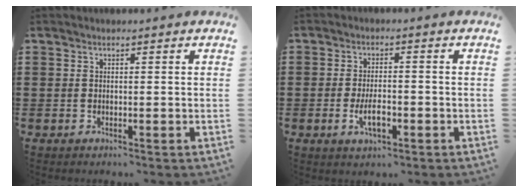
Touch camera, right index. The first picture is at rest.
{"total": 4.2, "force": [-1.4, 1.8, 3.5], "torque": [-0.058, -0.001, -0.027]}